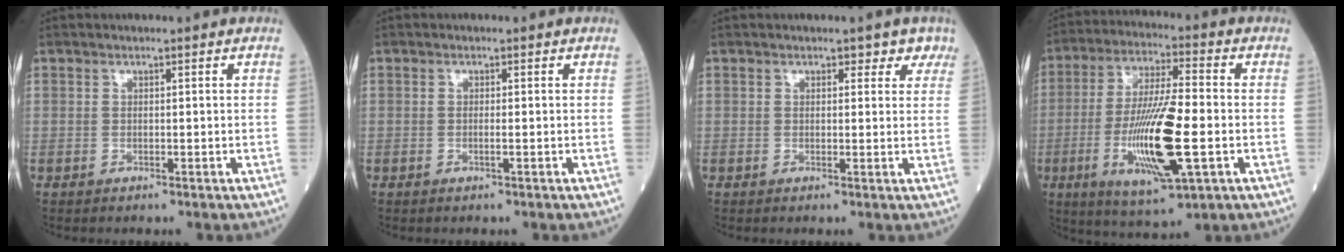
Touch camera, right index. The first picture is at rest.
{"total": 1.0, "force": [-0.2, 0.0, 1.0], "torque": [-0.022, -0.003, -0.003]}
{"total": 2.4, "force": [1.6, 1.7, 0.6], "torque": [0.014, -0.005, 0.008]}
{"total": 16.1, "force": [-3.7, 2.4, 15.5], "torque": [-0.304, -0.018, -0.061]}